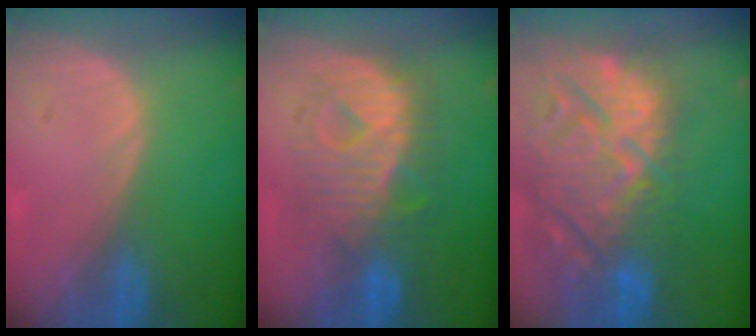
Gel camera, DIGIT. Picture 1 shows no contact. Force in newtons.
{"total": 9.5, "press": 9.5, "slide": 0.5}
{"total": 15.4, "press": 13.1, "slide": 8.0}